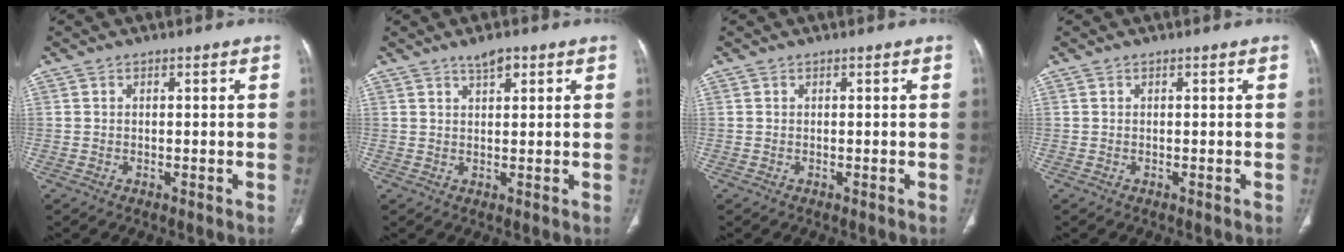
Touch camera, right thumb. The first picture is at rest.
{"total": 2.8, "force": [1.8, 0.9, 1.9], "torque": [-0.029, -0.010, 0.030]}
{"total": 0.0}
{"total": 0.0}